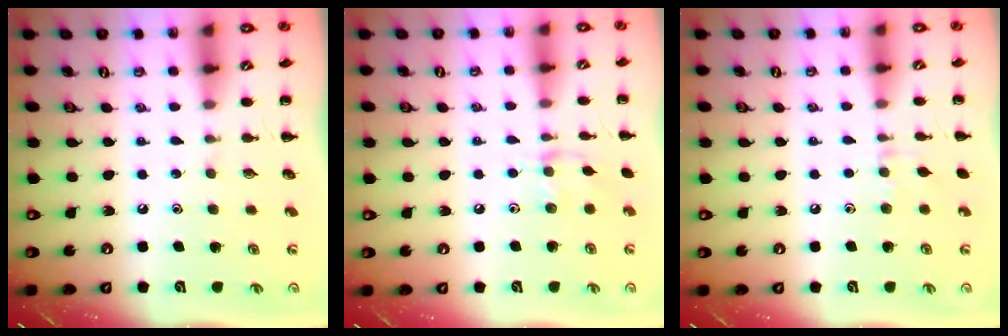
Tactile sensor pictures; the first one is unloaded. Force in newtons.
{"total": 6.7, "press": 6.6, "slide": 1.5}
{"total": 4.9, "press": 4.5, "slide": 1.7}